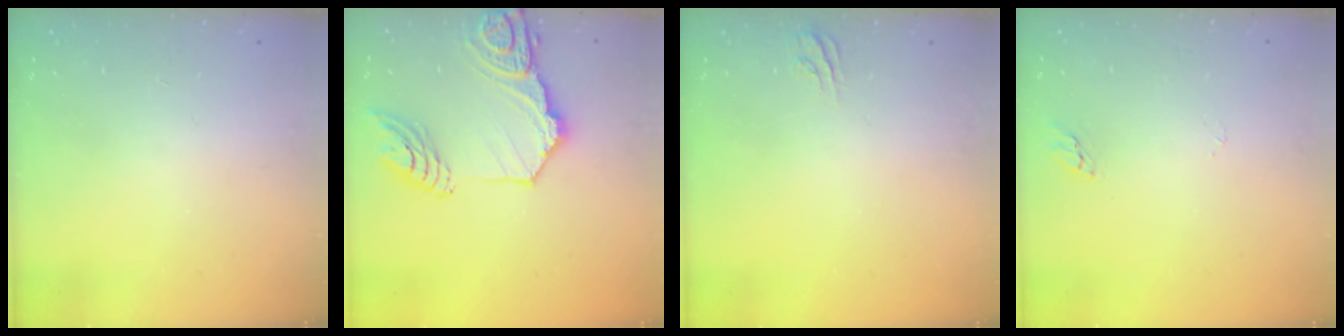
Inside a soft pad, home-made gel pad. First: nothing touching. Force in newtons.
{"total": 18.2, "press": 18.1, "slide": 2.0}
{"total": 4.2, "press": 4.2, "slide": 0.3}
{"total": 2.5, "press": 2.5, "slide": 0.2}